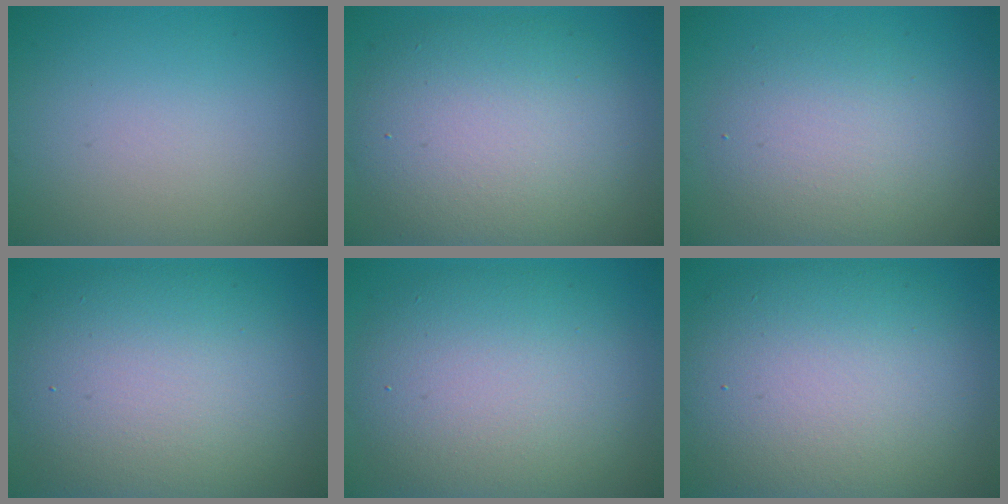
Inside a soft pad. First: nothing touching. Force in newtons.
{"total": 8.7, "press": 8.7, "slide": 0.6}
{"total": 4.4, "press": 4.4, "slide": 0.3}
{"total": 10.3, "press": 10.3, "slide": 0.4}
{"total": 9.1, "press": 9.1, "slide": 0.6}
{"total": 11.9, "press": 11.9, "slide": 1.1}